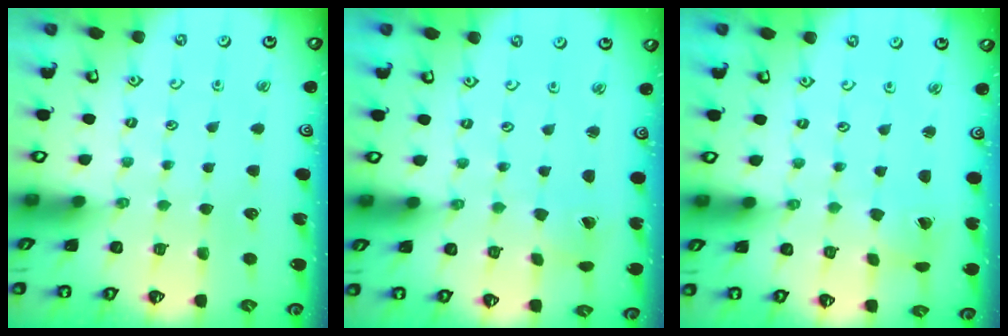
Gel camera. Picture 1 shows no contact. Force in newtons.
{"total": 2.1, "press": 2.1, "slide": 0.3}
{"total": 2.1, "press": 2.1, "slide": 0.2}